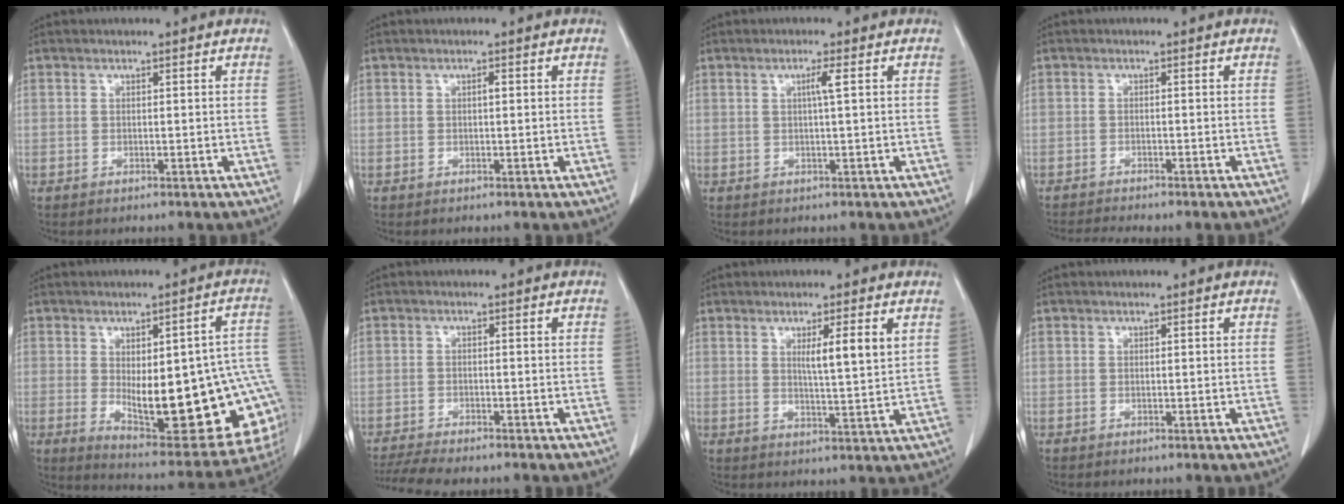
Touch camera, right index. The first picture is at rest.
{"total": 0.6, "force": [0.1, 0.1, 0.6], "torque": [-0.011, 0.001, 0.000]}
{"total": 1.9, "force": [0.4, -0.4, 1.8], "torque": [-0.034, 0.000, 0.006]}
{"total": 5.1, "force": [-4.7, 0.2, 2.1], "torque": [-0.024, -0.004, -0.066]}
{"total": 23.7, "force": [-3.1, 7.7, 22.2], "torque": [-0.218, 0.012, -0.013]}
{"total": 6.7, "force": [-6.0, 0.4, 3.0], "torque": [-0.044, -0.011, -0.097]}
{"total": 5.5, "force": [2.1, 0.0, 5.0], "torque": [-0.079, -0.005, 0.032]}
{"total": 0.0}